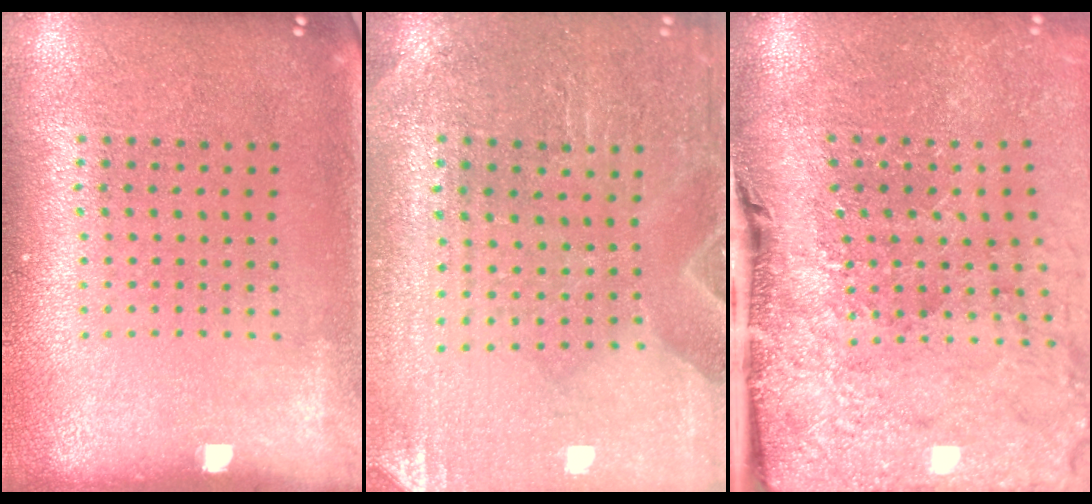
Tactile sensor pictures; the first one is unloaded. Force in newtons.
{"total": 0.6, "press": 0.6, "slide": 0.0}
{"total": 4.7, "press": 3.6, "slide": 3.0}